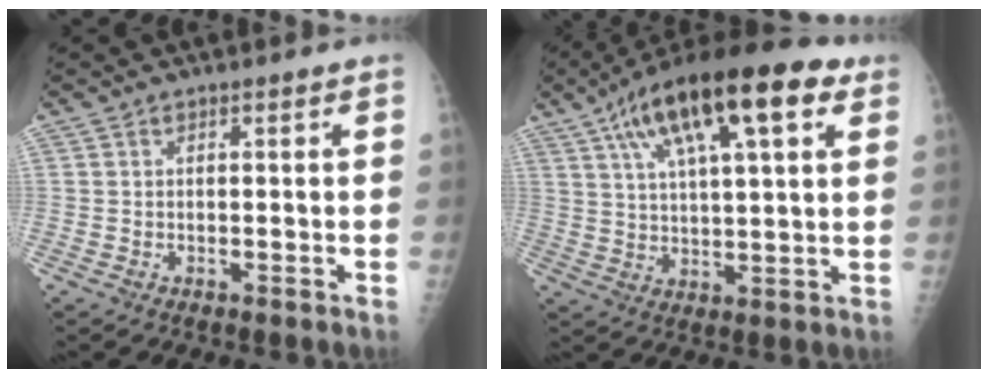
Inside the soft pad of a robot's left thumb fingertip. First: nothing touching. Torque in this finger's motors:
{"motor_torque": [0.66, 0.77, 1.69, -1.08, 0.28]}